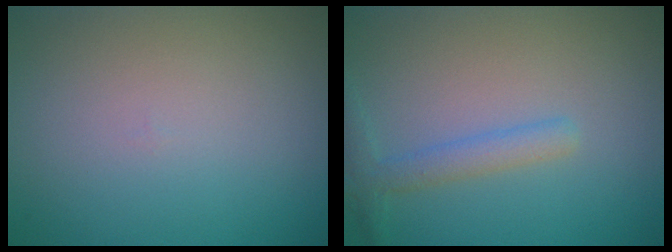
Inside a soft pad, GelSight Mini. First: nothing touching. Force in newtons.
{"total": 2.2, "press": 2.2, "slide": 0.1}